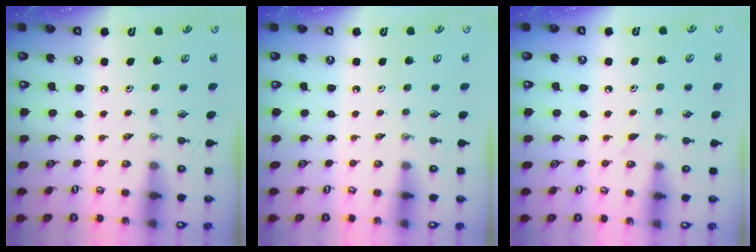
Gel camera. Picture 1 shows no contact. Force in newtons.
{"total": 0.0}
{"total": 7.0, "press": 7.0, "slide": 0.7}